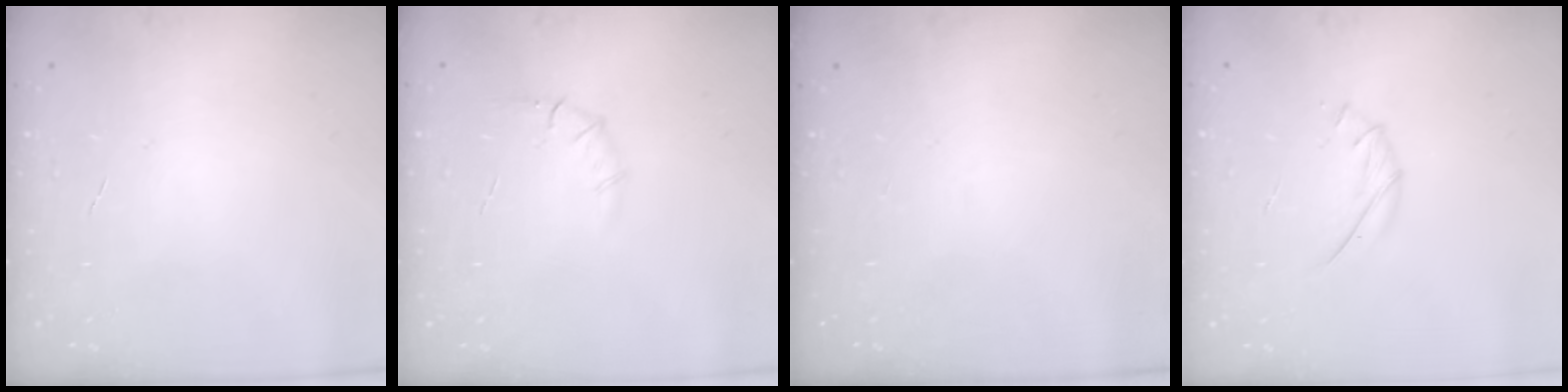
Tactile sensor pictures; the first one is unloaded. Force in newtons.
{"total": 6.1, "press": 5.7, "slide": 2.1}
{"total": 0.0}
{"total": 6.4, "press": 6.2, "slide": 1.8}